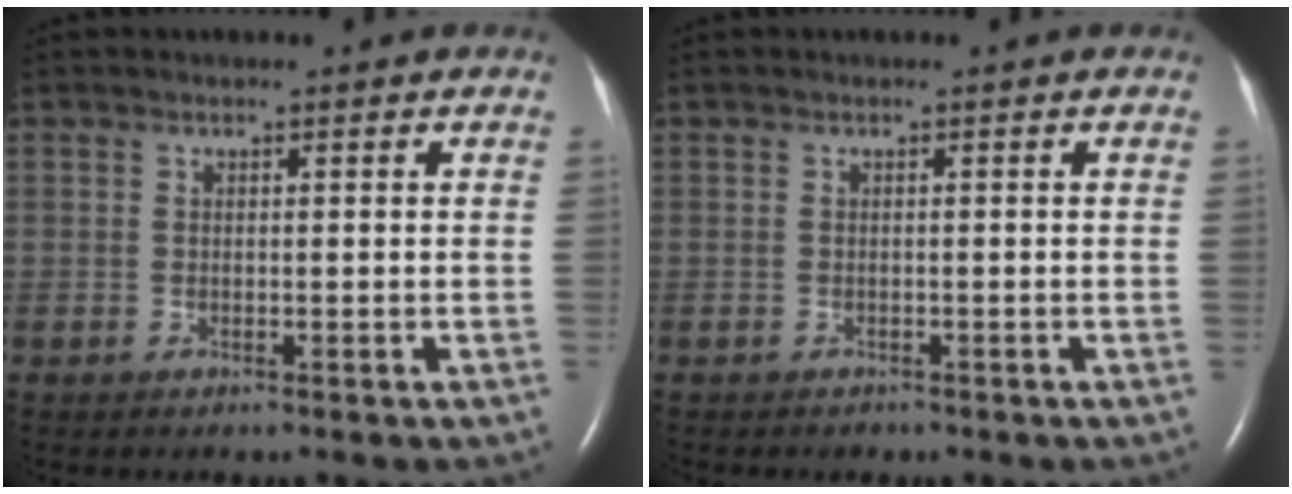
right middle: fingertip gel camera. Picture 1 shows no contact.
{"total": 0.6, "force": [-0.5, 0.3, 0.0], "torque": [-0.010, 0.000, -0.008]}